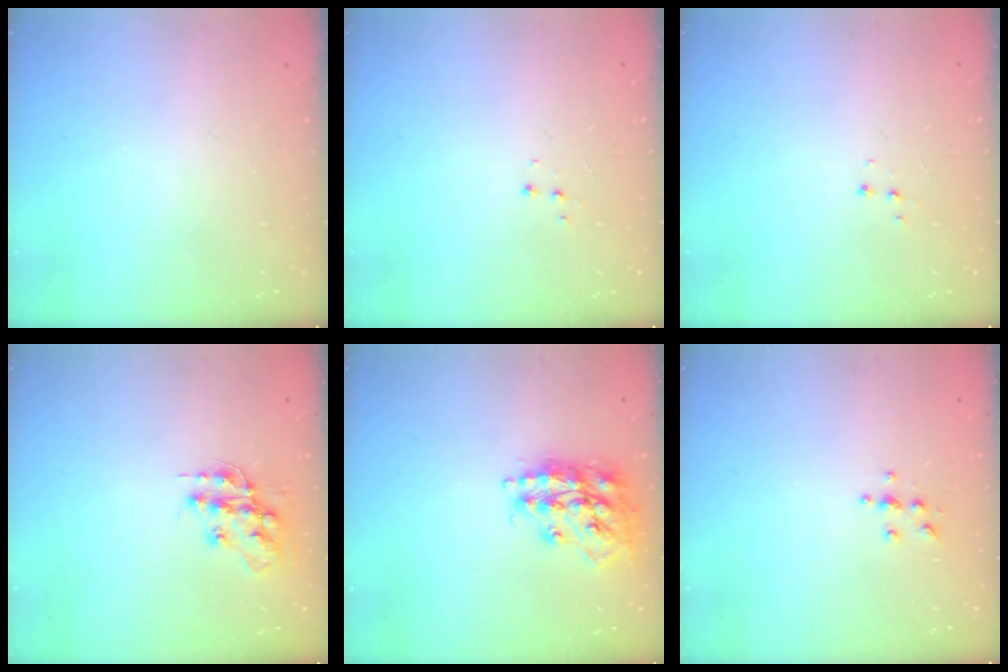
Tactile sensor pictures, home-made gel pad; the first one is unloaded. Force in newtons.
{"total": 3.4, "press": 3.3, "slide": 0.6}
{"total": 3.4, "press": 3.3, "slide": 0.6}
{"total": 14.0, "press": 14.0, "slide": 0.7}
{"total": 17.1, "press": 17.0, "slide": 1.5}
{"total": 4.6, "press": 4.6, "slide": 0.5}